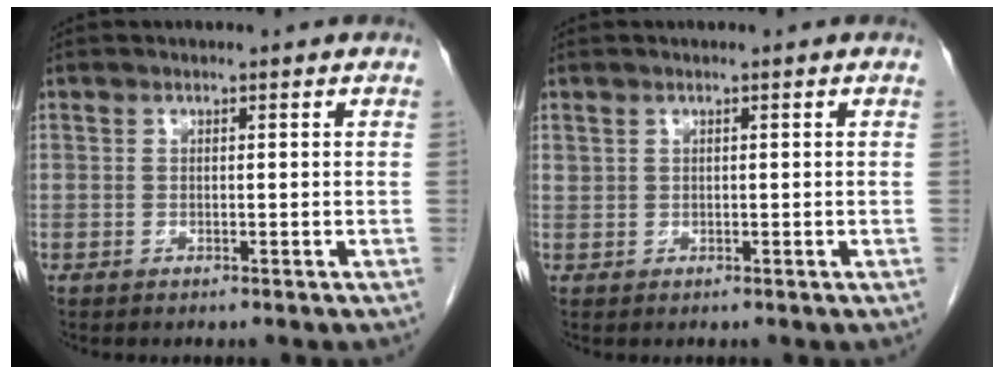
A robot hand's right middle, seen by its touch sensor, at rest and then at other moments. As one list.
[{"total": 0.5, "force": [0.5, 0.3, 0.1], "torque": [0.001, 0.000, 0.008]}]